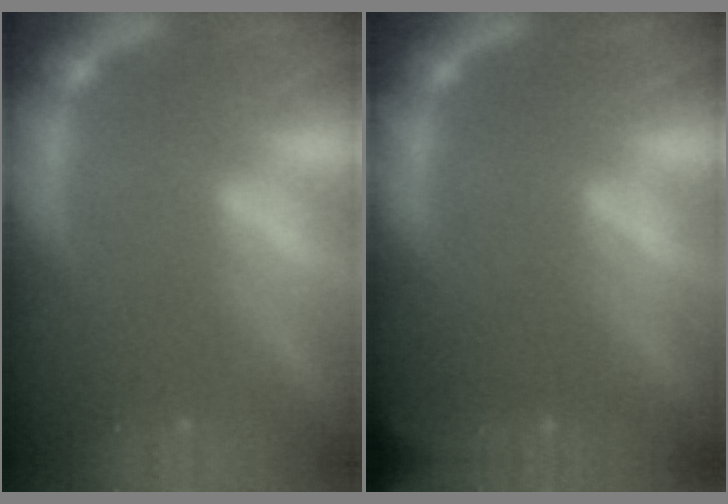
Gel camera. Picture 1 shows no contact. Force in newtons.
{"total": 2.9}